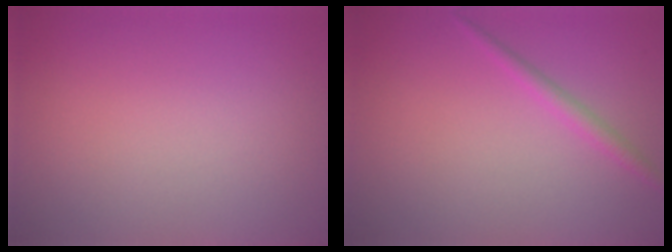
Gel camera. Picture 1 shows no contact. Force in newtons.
{"total": 1.4, "press": 1.4, "slide": 0.0}